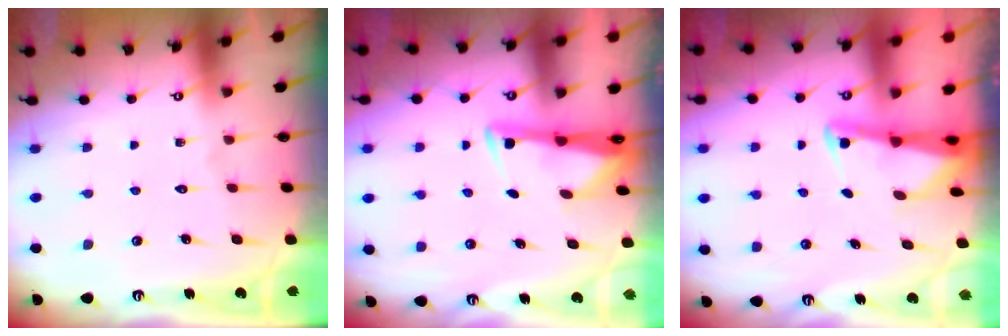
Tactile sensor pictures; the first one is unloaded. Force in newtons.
{"total": 3.4, "press": 3.3, "slide": 0.9}
{"total": 2.2, "press": 2.2, "slide": 0.3}